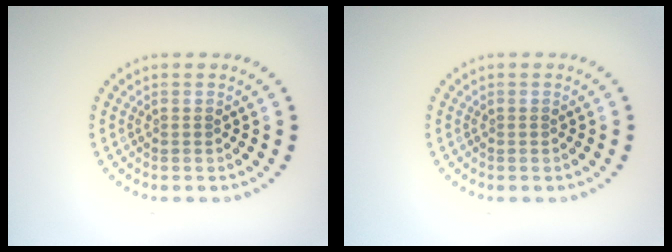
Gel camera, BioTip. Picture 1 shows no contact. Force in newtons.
{"total": 0.0}